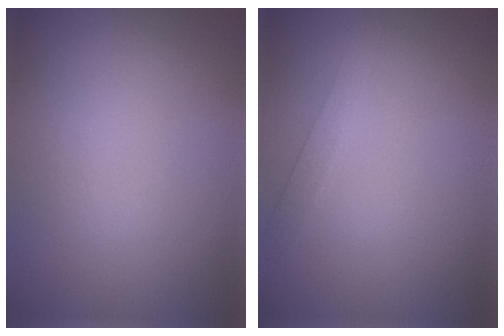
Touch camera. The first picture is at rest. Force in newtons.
{"total": 1.9, "press": 1.9, "slide": 0.0}